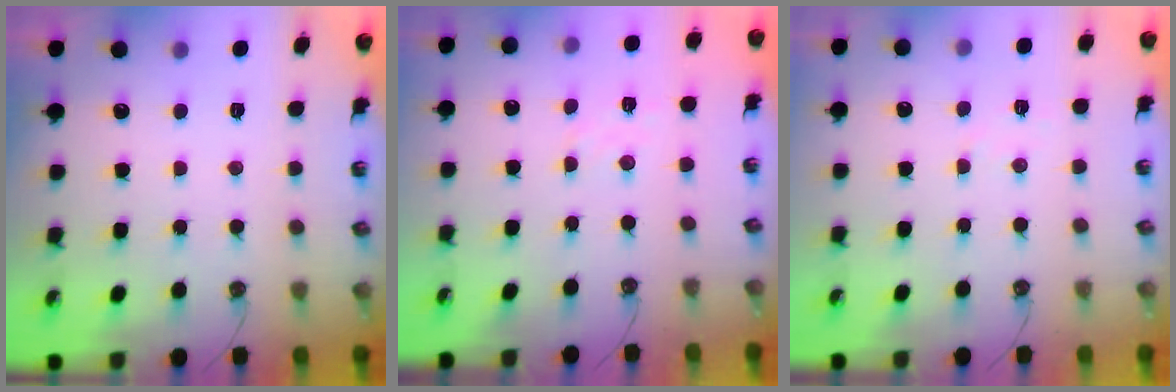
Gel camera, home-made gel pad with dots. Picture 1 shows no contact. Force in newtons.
{"total": 3.8, "press": 3.8, "slide": 0.5}
{"total": 3.9, "press": 3.9, "slide": 0.5}